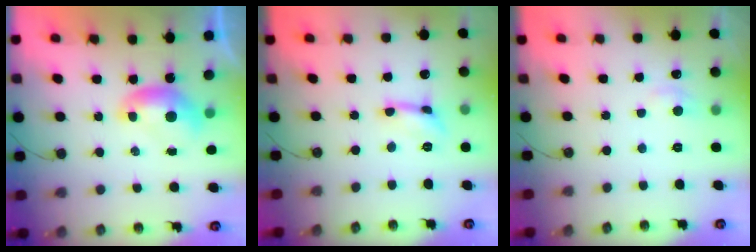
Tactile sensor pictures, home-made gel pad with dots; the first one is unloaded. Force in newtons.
{"total": 1.6, "press": 1.5, "slide": 0.4}
{"total": 1.1, "press": 0.8, "slide": 0.8}